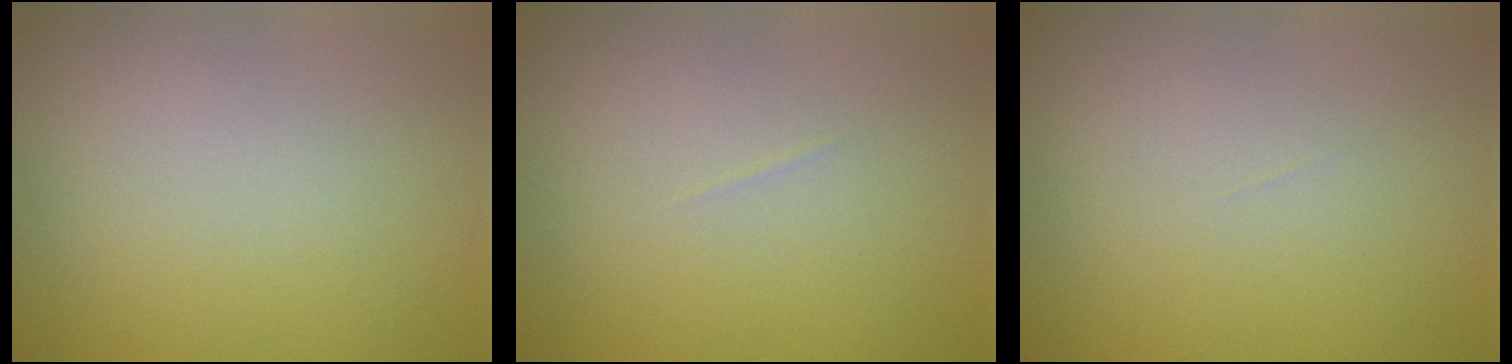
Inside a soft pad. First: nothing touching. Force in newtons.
{"total": 0.0}
{"total": 0.0}